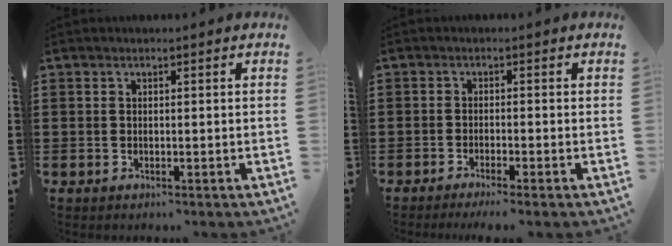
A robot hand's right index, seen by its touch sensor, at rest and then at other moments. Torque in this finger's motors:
{"motor_torque": [1.08, 1.05, 0.26, 0.07]}